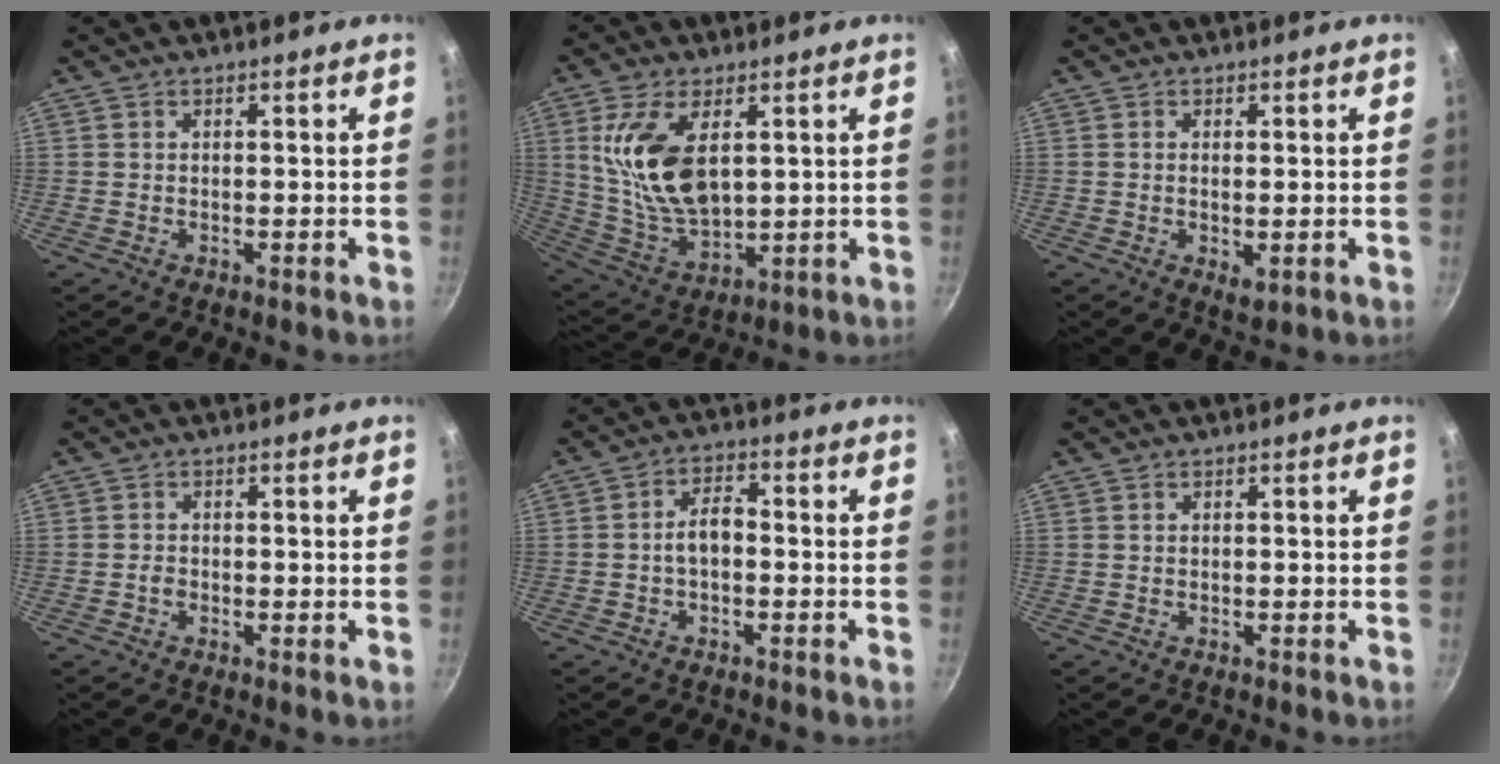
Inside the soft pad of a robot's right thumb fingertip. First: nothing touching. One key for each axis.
{"total": 15.6, "fx": 4.2, "fy": 8.4, "fz": 12.4, "tx": -0.228, "ty": -0.029, "tz": 0.093}
{"total": 2.7, "fx": -0.3, "fy": 1.2, "fz": 2.4, "tx": -0.040, "ty": -0.010, "tz": -0.003}
{"total": 1.0, "fx": -0.4, "fy": 0.6, "fz": 0.6, "tx": -0.012, "ty": 0.003, "tz": -0.010}
{"total": 4.7, "fx": -0.9, "fy": 2.7, "fz": 3.8, "tx": -0.056, "ty": 0.027, "tz": -0.020}
{"total": 0.0}